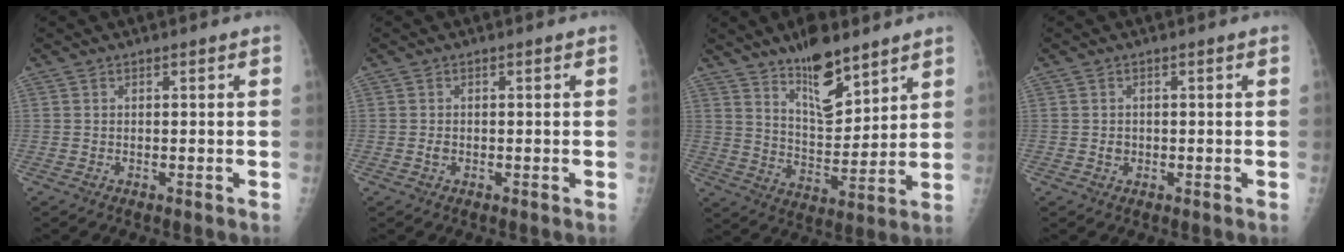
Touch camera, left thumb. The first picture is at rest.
{"total": 1.0, "force": [-0.3, 0.7, 0.7], "torque": [-0.010, 0.002, -0.004]}
{"total": 12.7, "force": [8.9, 4.8, 7.7], "torque": [-0.099, -0.066, 0.159]}
{"total": 1.4, "force": [-0.3, 1.2, 0.6], "torque": [-0.003, 0.004, -0.002]}